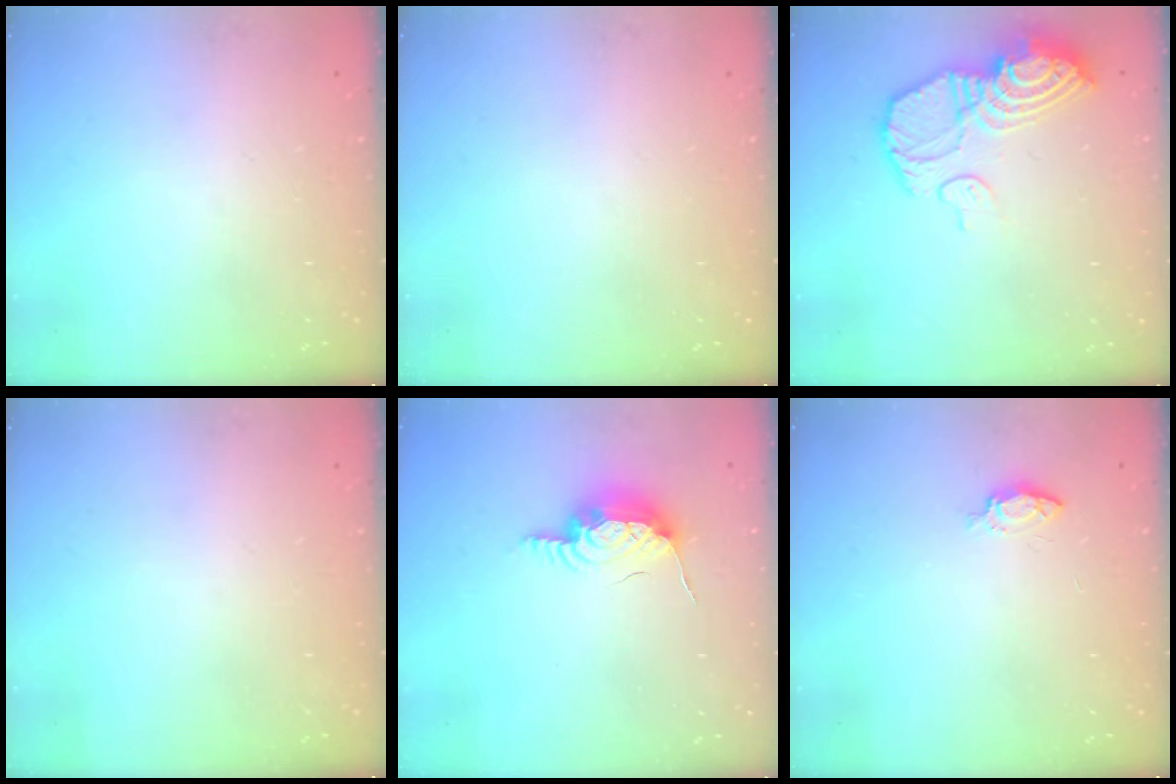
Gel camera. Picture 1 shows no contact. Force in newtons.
{"total": 0.0}
{"total": 15.7, "press": 15.6, "slide": 1.7}
{"total": 0.0}
{"total": 11.1, "press": 10.8, "slide": 2.5}
{"total": 3.8, "press": 3.7, "slide": 0.6}